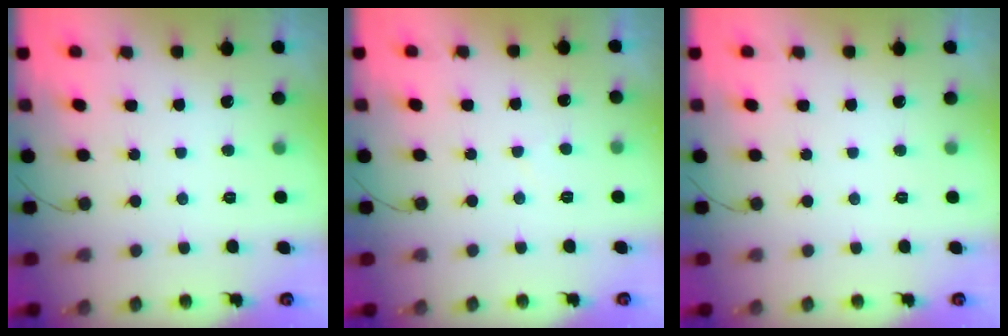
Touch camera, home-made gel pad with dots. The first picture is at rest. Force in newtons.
{"total": 1.5, "press": 1.5, "slide": 0.4}
{"total": 0.0}